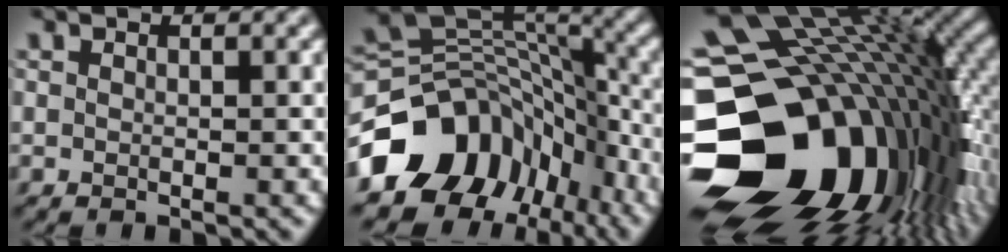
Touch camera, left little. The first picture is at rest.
{"total": 11.4, "force": [-6.0, 8.4, 5.0], "torque": [-0.084, 0.017, -0.115]}
{"total": 20.7, "force": [-5.8, 14.3, 13.8], "torque": [-0.290, -0.034, -0.075]}